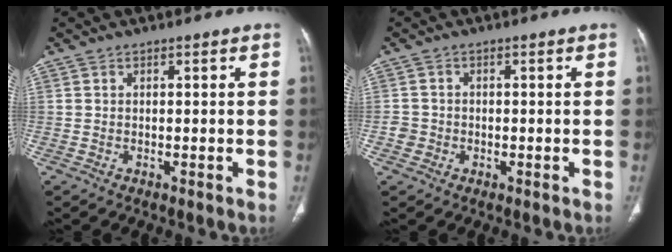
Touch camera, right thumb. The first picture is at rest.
{"total": 2.2, "force": [-0.6, 2.1, 0.4], "torque": [0.003, 0.009, -0.015]}